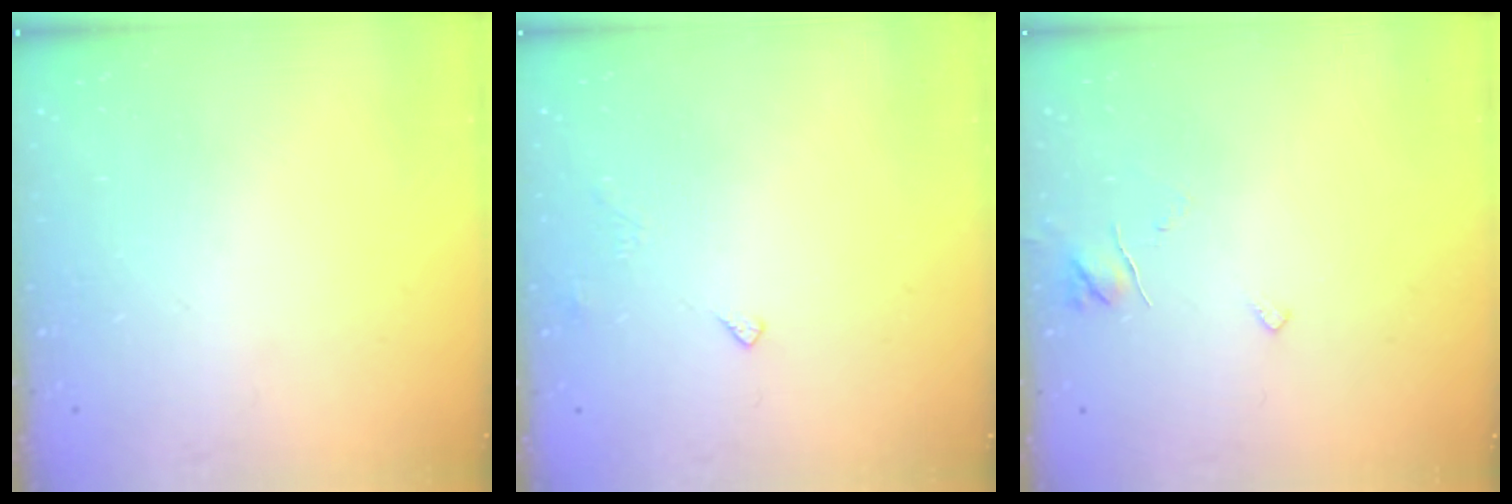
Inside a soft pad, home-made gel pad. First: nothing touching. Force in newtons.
{"total": 3.2, "press": 3.1, "slide": 0.5}
{"total": 3.6, "press": 3.6, "slide": 0.3}